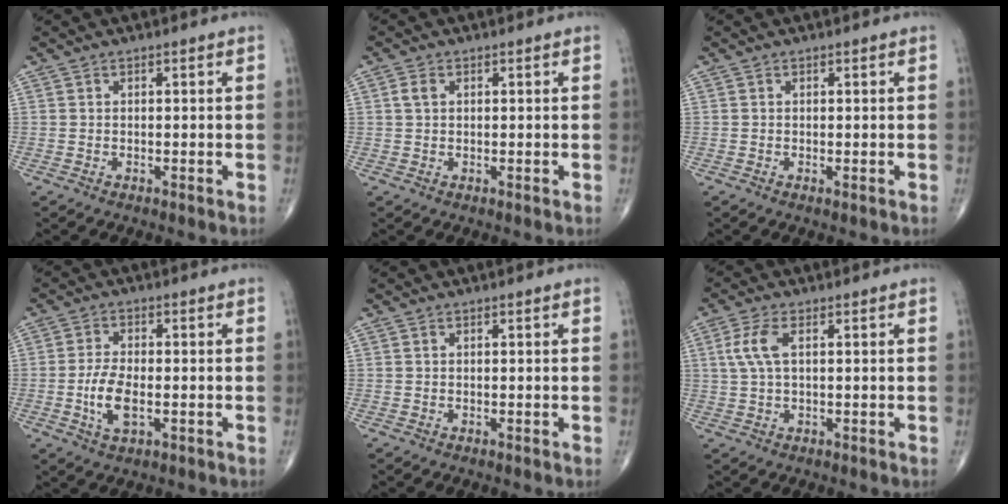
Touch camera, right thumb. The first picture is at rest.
{"total": 1.9, "force": [0.5, 1.3, 1.3], "torque": [-0.028, 0.006, 0.011]}
{"total": 0.0}
{"total": 6.4, "force": [-1.4, 3.0, 5.5], "torque": [-0.112, 0.002, -0.026]}
{"total": 0.0}
{"total": 5.0, "force": [1.2, 2.1, 4.4], "torque": [-0.112, 0.010, 0.026]}